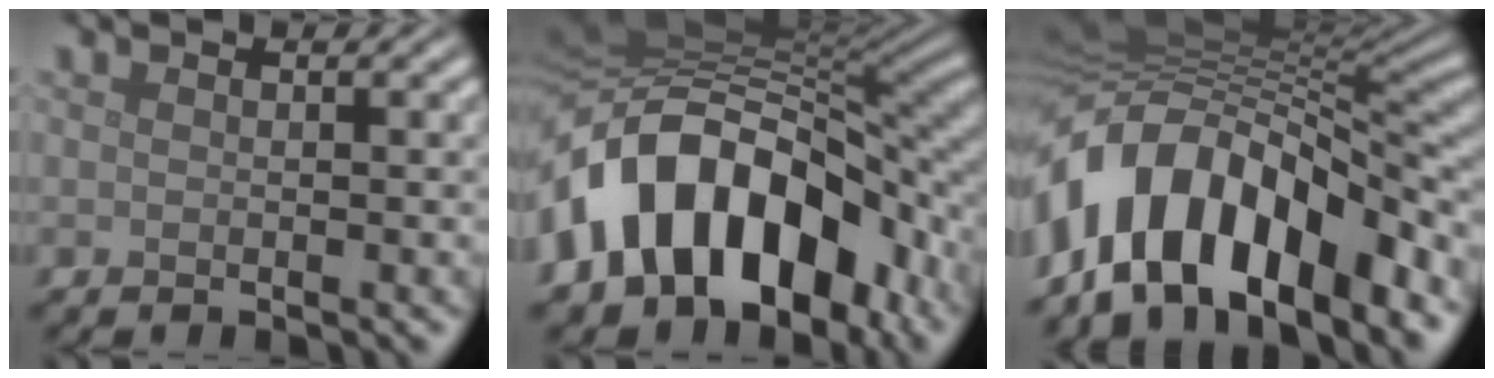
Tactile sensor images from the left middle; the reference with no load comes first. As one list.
[{"total": 14.4, "force": [-5.1, 9.4, 9.7], "torque": [-0.157, 0.010, -0.091]}, {"total": 13.6, "force": [-6.2, 6.9, 9.9], "torque": [-0.160, 0.010, -0.109]}]